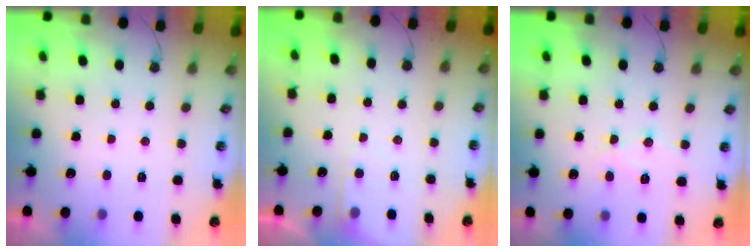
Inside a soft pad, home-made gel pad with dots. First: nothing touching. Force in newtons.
{"total": 4.3, "press": 4.2, "slide": 0.6}
{"total": 8.1, "press": 8.1, "slide": 0.7}